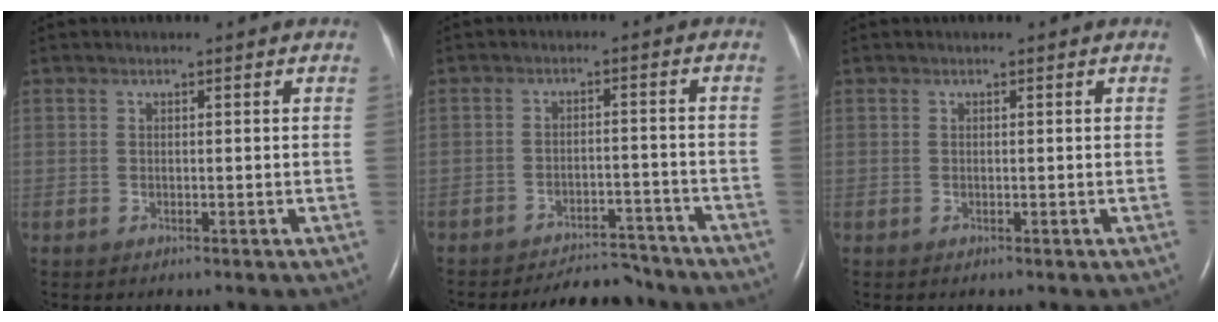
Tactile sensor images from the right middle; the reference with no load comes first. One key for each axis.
{"total": 7.7, "fx": -7.6, "fy": 1.6, "fz": 0.6, "tx": -0.005, "ty": 0.003, "tz": -0.107}
{"total": 0.0}